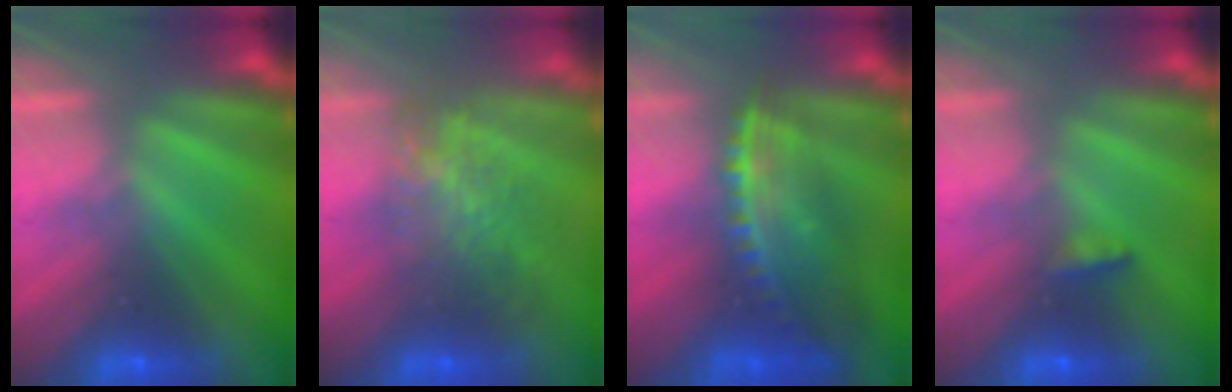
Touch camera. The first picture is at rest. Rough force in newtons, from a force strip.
{"total": 7.2}
{"total": 8.0}
{"total": 2.9}